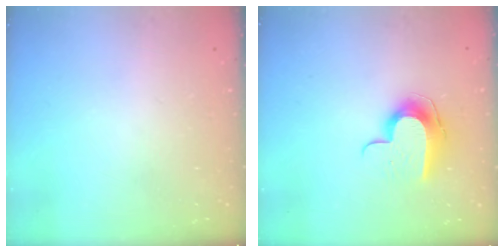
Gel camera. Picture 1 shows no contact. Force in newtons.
{"total": 10.2, "press": 10.2, "slide": 0.6}